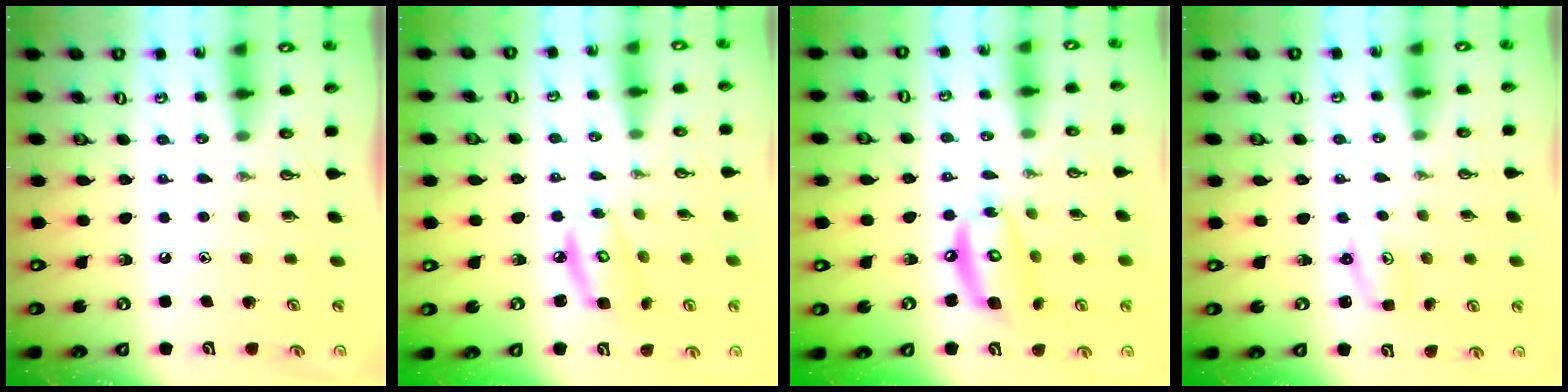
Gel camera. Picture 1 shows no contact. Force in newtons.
{"total": 7.3, "press": 7.3, "slide": 0.5}
{"total": 12.2, "press": 12.1, "slide": 1.2}
{"total": 2.1, "press": 2.0, "slide": 0.3}